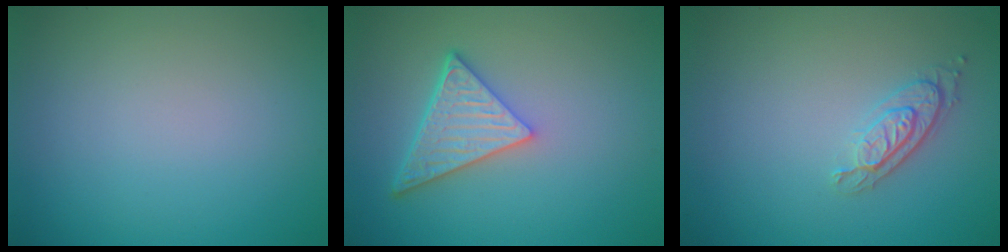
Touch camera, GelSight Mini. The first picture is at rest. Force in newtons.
{"total": 5.1, "press": 4.1, "slide": 3.0}
{"total": 2.1, "press": 1.8, "slide": 1.1}